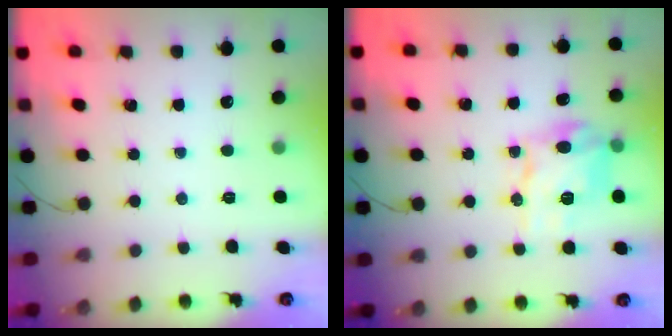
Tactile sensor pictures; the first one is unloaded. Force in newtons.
{"total": 12.1, "press": 12.0, "slide": 1.3}